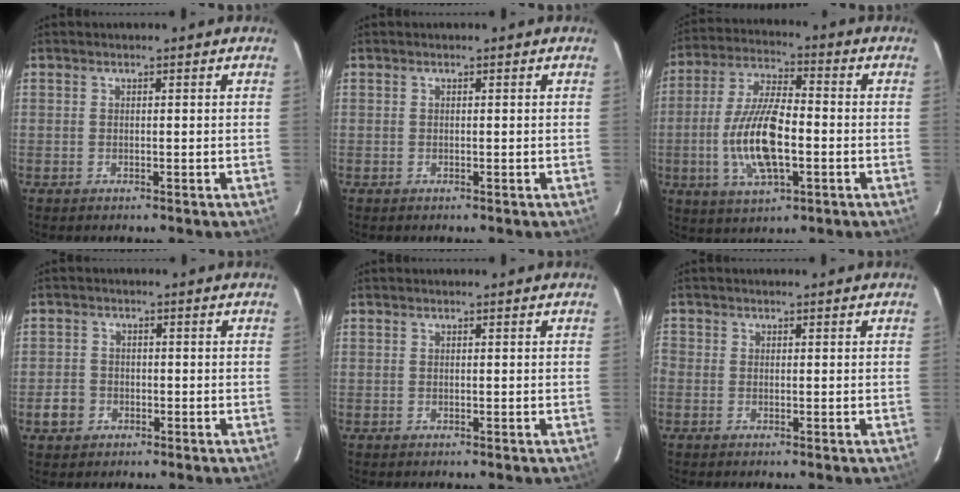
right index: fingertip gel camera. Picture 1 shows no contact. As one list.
[{"total": 0.0}, {"total": 14.5, "force": [-3.2, 5.4, 13.1], "torque": [-0.271, -0.003, -0.058]}, {"total": 4.1, "force": [-1.7, 3.6, 0.9], "torque": [-0.024, 0.013, -0.027]}, {"total": 0.0}, {"total": 0.8, "force": [-0.5, 0.4, 0.6], "torque": [-0.018, 0.000, -0.013]}]